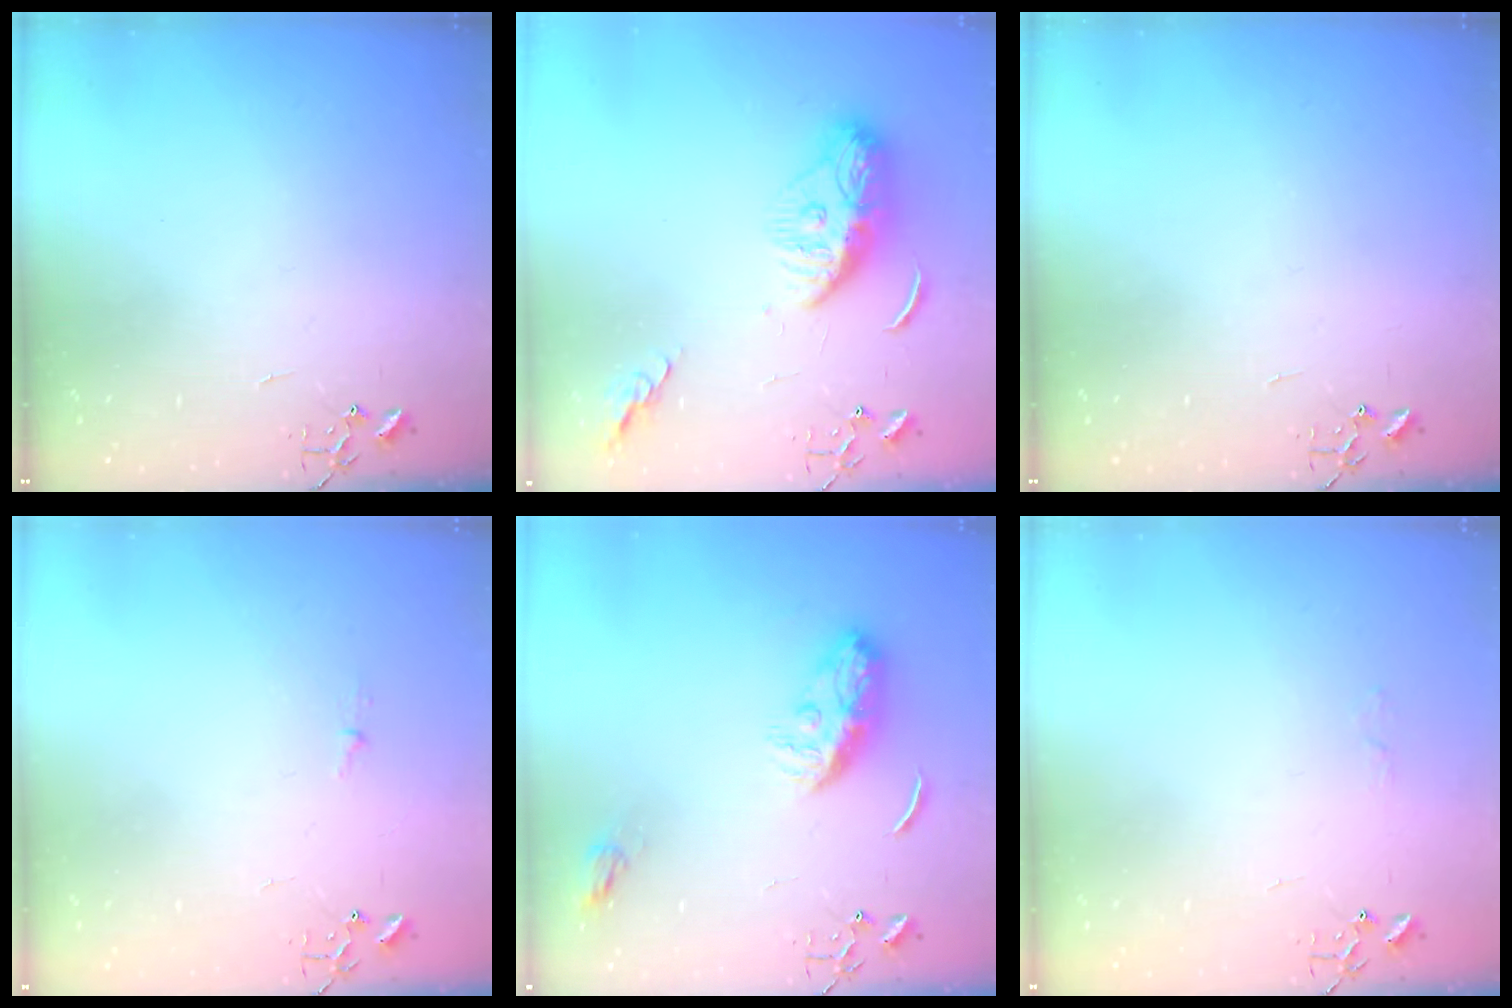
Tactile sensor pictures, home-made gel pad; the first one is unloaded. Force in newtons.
{"total": 11.6, "press": 11.6, "slide": 1.0}
{"total": 0.0}
{"total": 3.1, "press": 3.1, "slide": 0.4}
{"total": 9.9, "press": 9.9, "slide": 0.1}
{"total": 3.3, "press": 3.2, "slide": 0.5}